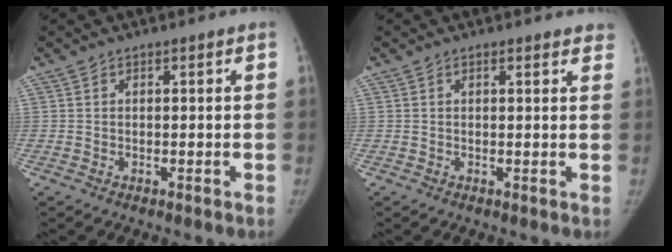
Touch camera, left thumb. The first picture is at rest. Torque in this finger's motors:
{"motor_torque": [-0.14, 0.01, -0.32, 0.42, -0.06]}